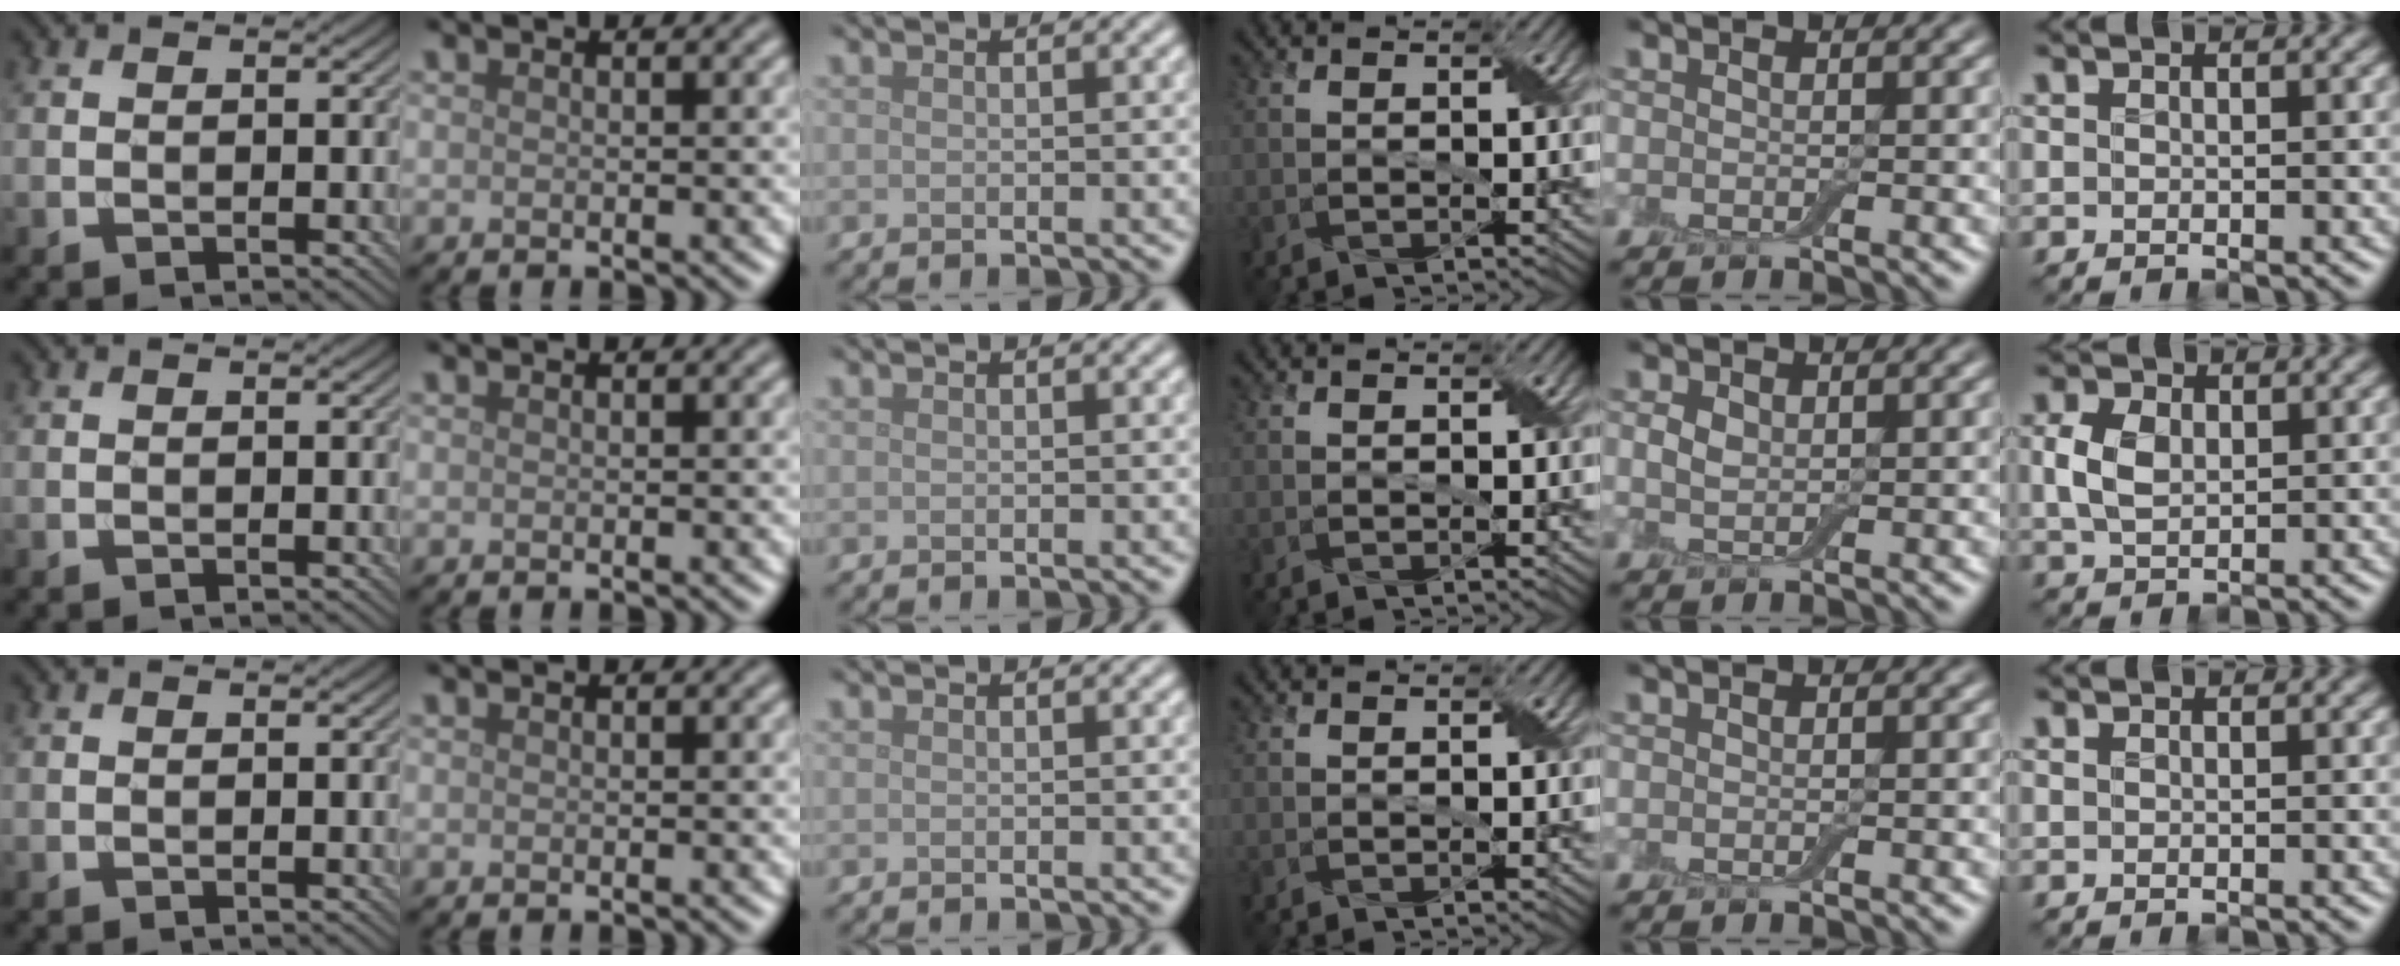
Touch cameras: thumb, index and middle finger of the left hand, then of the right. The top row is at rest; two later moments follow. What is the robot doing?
{"motion": "fold", "object": "aluminum foil"}